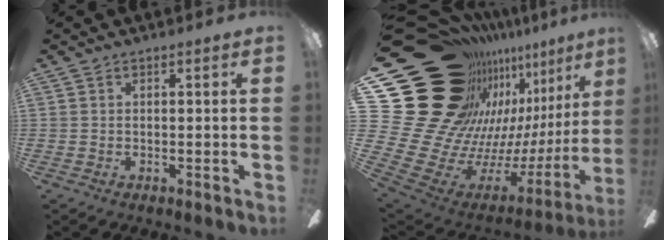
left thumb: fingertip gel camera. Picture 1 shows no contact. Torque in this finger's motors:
{"motor_torque": [0.77, 0.97, 0.99, -1.78, 0.05]}